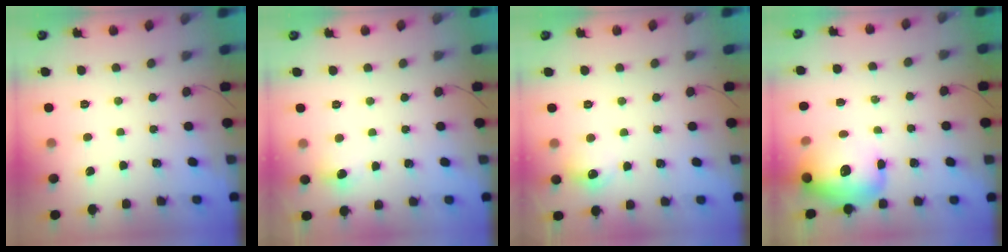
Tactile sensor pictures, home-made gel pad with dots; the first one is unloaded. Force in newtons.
{"total": 10.9, "press": 4.9, "slide": 9.7}
{"total": 6.8, "press": 6.8, "slide": 1.0}
{"total": 15.6, "press": 15.2, "slide": 3.8}